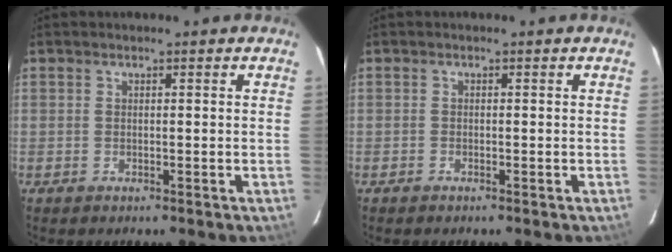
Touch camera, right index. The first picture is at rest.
{"total": 0.0}